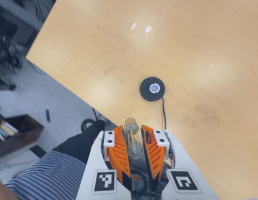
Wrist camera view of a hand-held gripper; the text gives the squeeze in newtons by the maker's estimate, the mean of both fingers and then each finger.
{"total": 20.9, "left": 24.4, "right": 17.4}